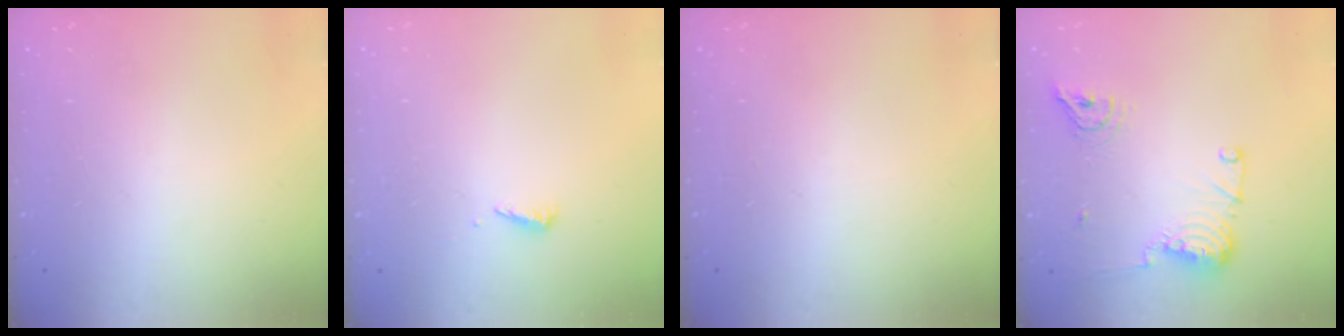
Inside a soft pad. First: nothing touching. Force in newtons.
{"total": 2.5, "press": 2.5, "slide": 0.1}
{"total": 0.0}
{"total": 11.6, "press": 11.5, "slide": 1.6}